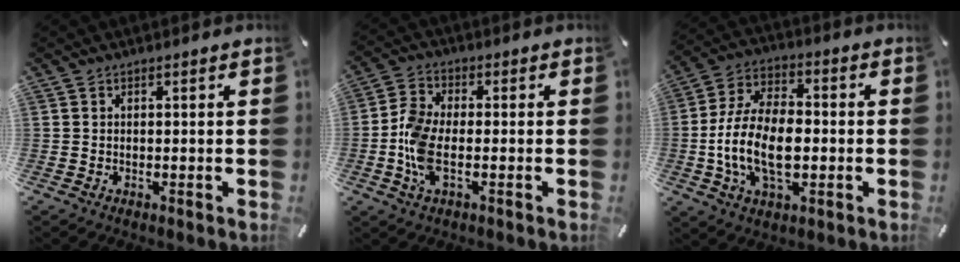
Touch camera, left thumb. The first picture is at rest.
{"total": 8.7, "force": [-1.9, 4.5, 7.2], "torque": [-0.162, -0.003, -0.037]}
{"total": 15.0, "force": [-3.0, 9.2, 11.5], "torque": [-0.244, 0.010, -0.054]}